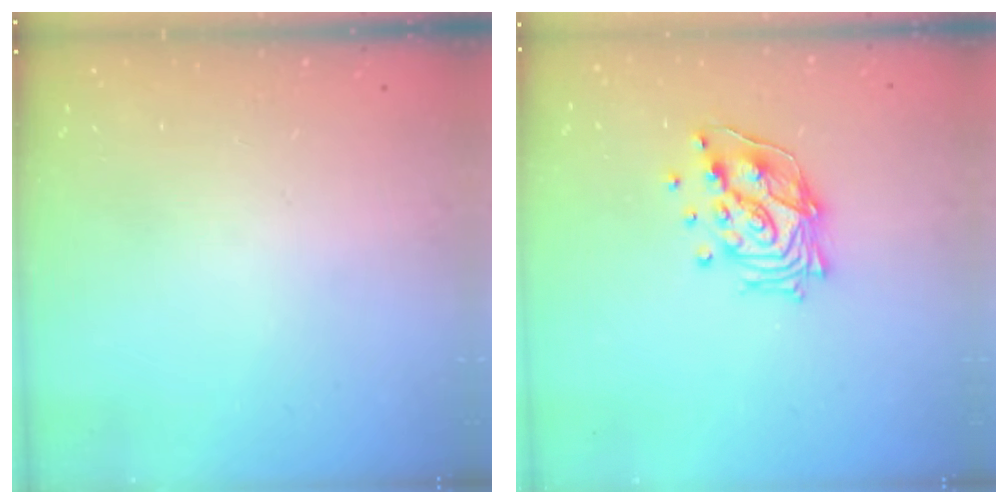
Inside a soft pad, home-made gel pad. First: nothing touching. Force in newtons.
{"total": 14.4, "press": 14.3, "slide": 1.7}